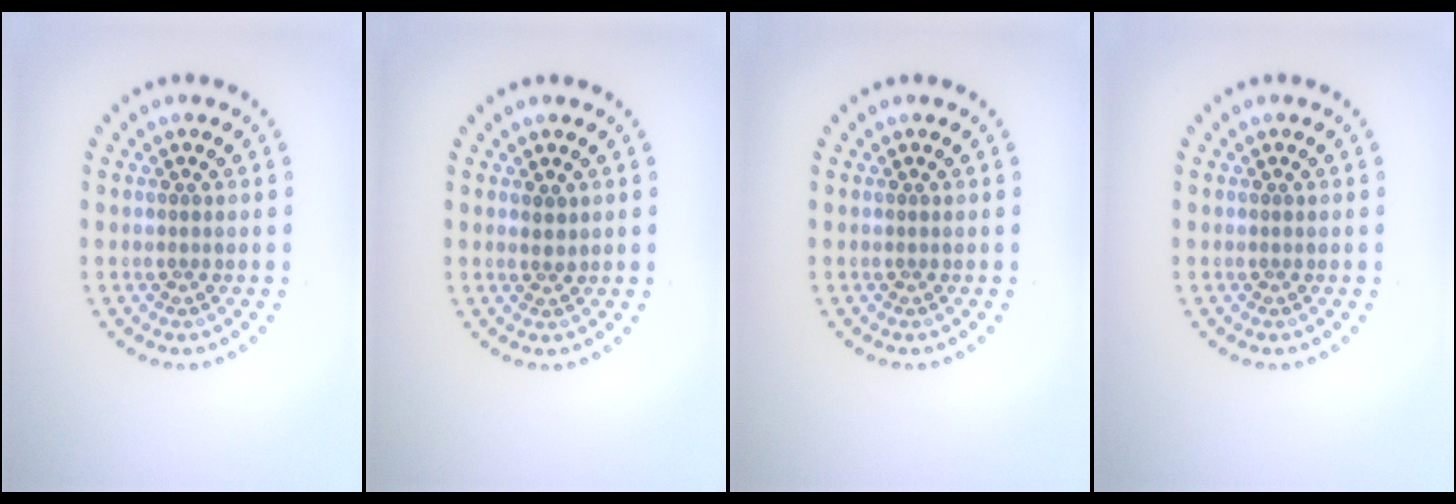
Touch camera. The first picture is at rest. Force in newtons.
{"total": 1.1, "press": 0.9, "slide": 0.6}
{"total": 0.0}
{"total": 0.0}